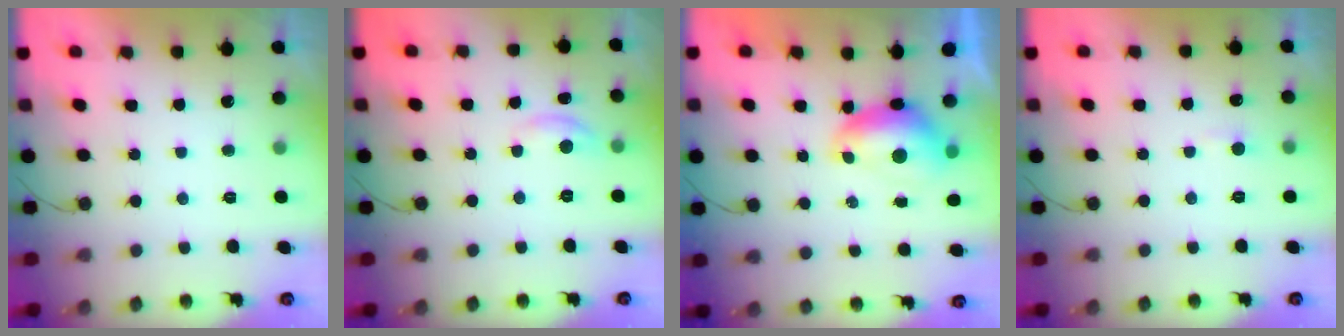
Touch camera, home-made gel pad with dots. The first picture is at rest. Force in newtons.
{"total": 4.4, "press": 4.4, "slide": 0.3}
{"total": 9.7, "press": 9.6, "slide": 1.3}
{"total": 3.2, "press": 3.2, "slide": 0.4}